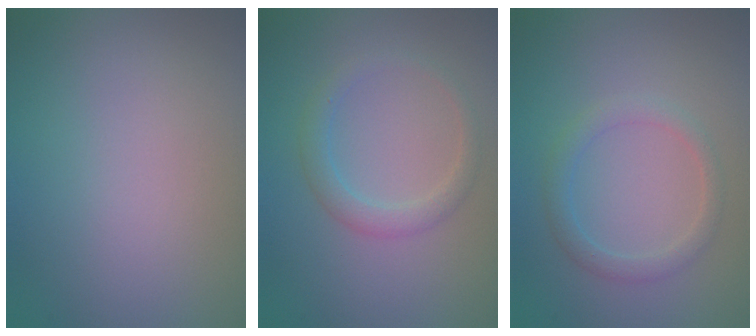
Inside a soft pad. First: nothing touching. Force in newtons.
{"total": 2.0, "press": 2.0, "slide": 0.2}
{"total": 2.0, "press": 1.9, "slide": 0.1}